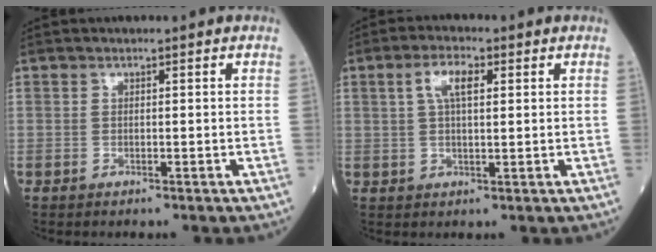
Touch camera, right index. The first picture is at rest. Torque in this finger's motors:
{"motor_torque": [0.19, -0.01, 0.06, 0.06]}